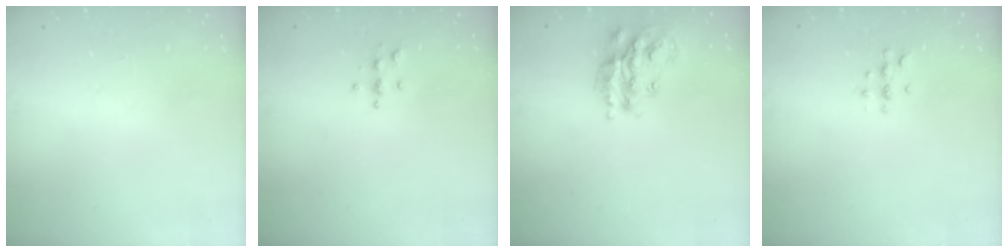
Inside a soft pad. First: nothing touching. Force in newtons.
{"total": 3.9, "press": 3.9, "slide": 0.5}
{"total": 19.7, "press": 19.6, "slide": 1.4}
{"total": 4.9, "press": 4.9, "slide": 0.5}